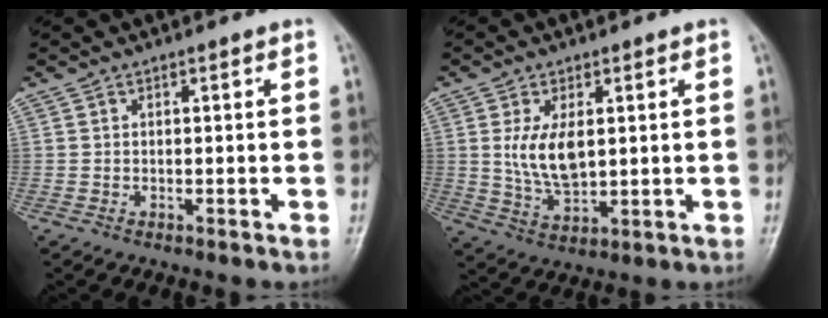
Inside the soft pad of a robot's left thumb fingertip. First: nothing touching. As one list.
[{"total": 8.2, "force": [1.4, 4.4, 6.8], "torque": [-0.120, -0.016, 0.035]}]